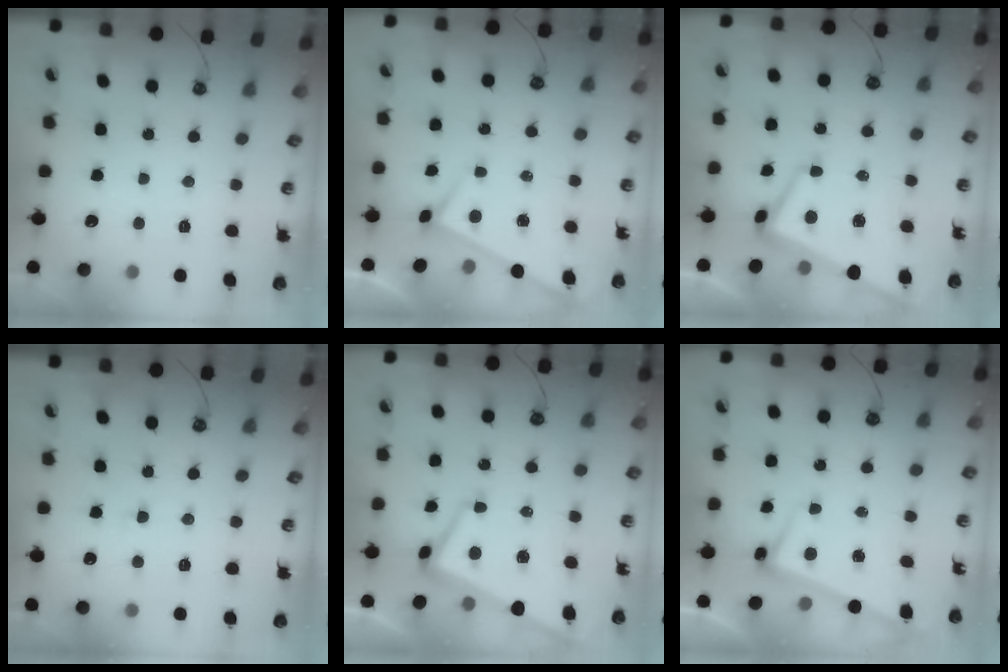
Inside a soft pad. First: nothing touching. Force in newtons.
{"total": 3.1, "press": 3.1, "slide": 0.2}
{"total": 1.6, "press": 1.2, "slide": 1.1}
{"total": 0.9, "press": 0.6, "slide": 0.7}
{"total": 1.6, "press": 1.2, "slide": 1.1}
{"total": 2.6, "press": 2.4, "slide": 1.0}